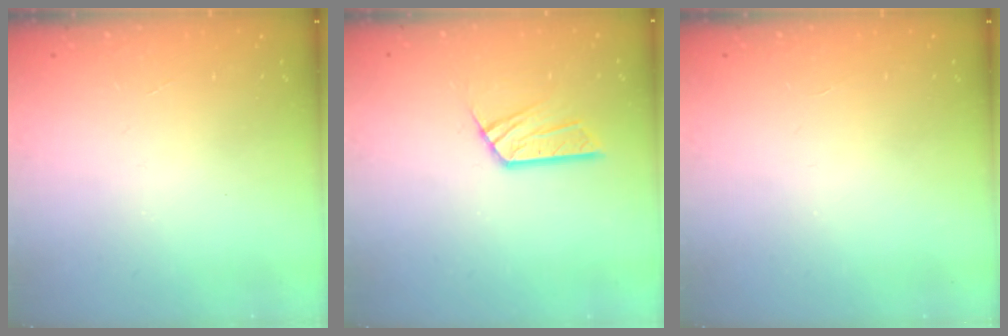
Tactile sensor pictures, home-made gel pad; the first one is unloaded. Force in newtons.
{"total": 8.2, "press": 8.2, "slide": 0.6}
{"total": 0.0}